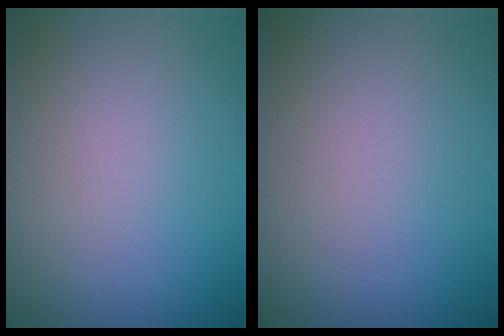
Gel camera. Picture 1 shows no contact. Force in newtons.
{"total": 0.0}